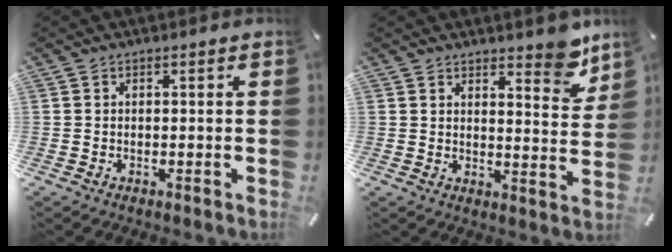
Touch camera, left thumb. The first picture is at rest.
{"total": 7.9, "force": [6.5, 3.0, 3.2], "torque": [-0.019, -0.053, 0.110]}